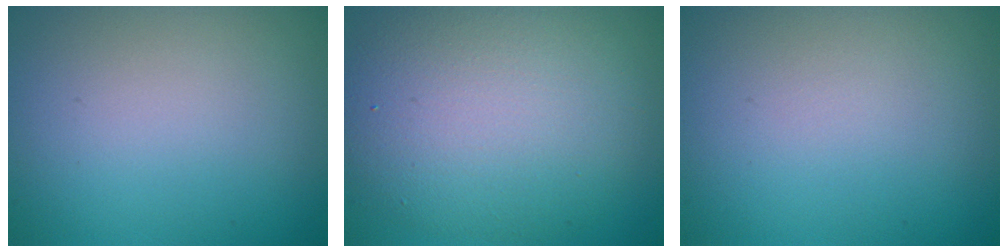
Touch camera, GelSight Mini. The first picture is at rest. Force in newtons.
{"total": 8.7, "press": 8.7, "slide": 0.7}
{"total": 0.0}